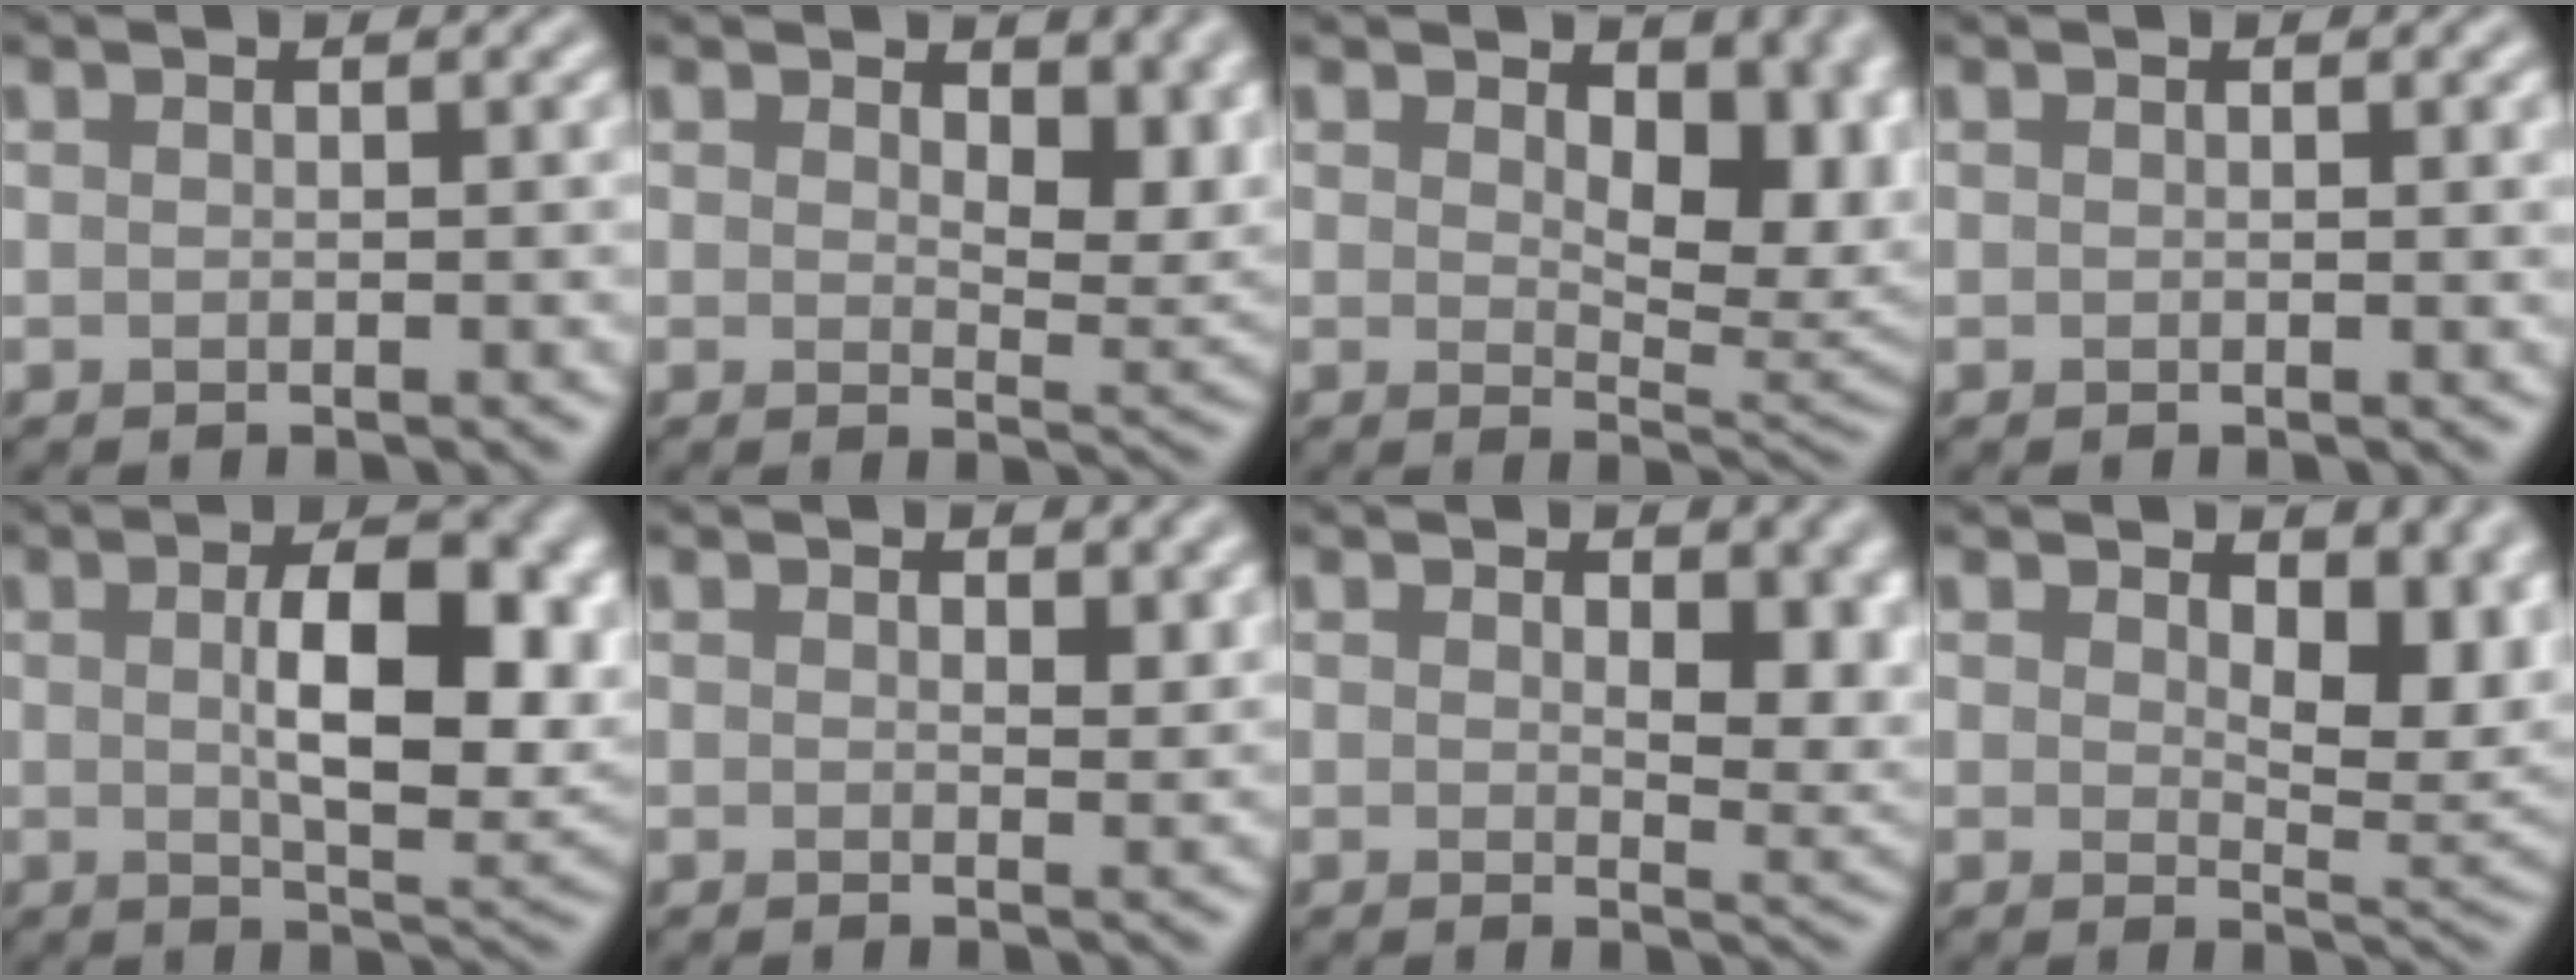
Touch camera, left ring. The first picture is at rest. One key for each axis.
{"total": 5.2, "fx": 2.2, "fy": 2.9, "fz": 3.8, "tx": -0.051, "ty": -0.012, "tz": 0.031}
{"total": 7.6, "fx": 1.8, "fy": 4.5, "fz": 5.9, "tx": -0.087, "ty": -0.016, "tz": 0.033}
{"total": 0.5, "fx": 0.2, "fy": 0.1, "fz": 0.5, "tx": -0.004, "ty": 0.001, "tz": 0.002}
{"total": 9.7, "fx": 1.0, "fy": 4.1, "fz": 8.7, "tx": -0.124, "ty": 0.001, "tz": 0.021}
{"total": 1.7, "fx": 1.0, "fy": 0.9, "fz": 1.1, "tx": -0.013, "ty": -0.006, "tz": 0.018}
{"total": 5.2, "fx": 1.5, "fy": 2.9, "fz": 4.0, "tx": -0.046, "ty": -0.013, "tz": 0.029}
{"total": 6.0, "fx": 2.1, "fy": 3.2, "fz": 4.6, "tx": -0.063, "ty": -0.011, "tz": 0.033}